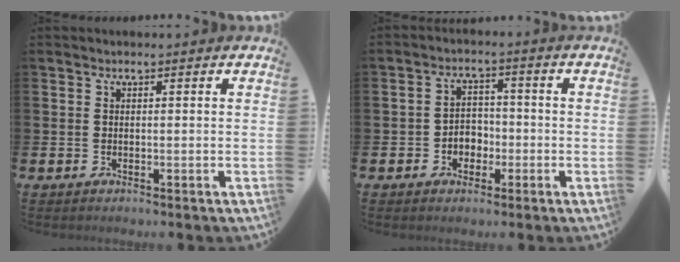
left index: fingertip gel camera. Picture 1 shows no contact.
{"total": 3.1, "force": [-1.4, 2.6, 1.1], "torque": [-0.028, 0.007, -0.033]}